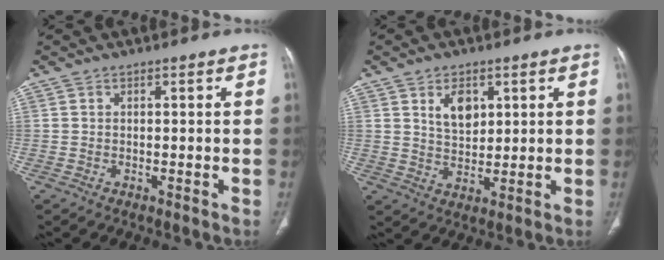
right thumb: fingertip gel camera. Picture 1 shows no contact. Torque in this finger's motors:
{"motor_torque": [0.04, 0.87, 0.23, -0.10, 0.02]}